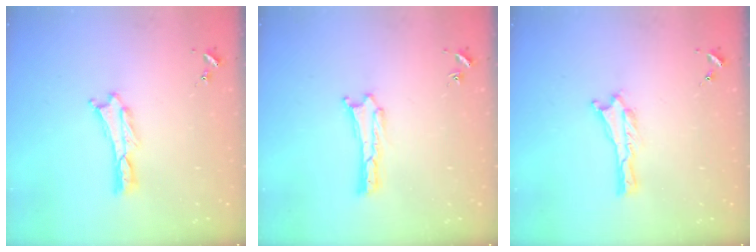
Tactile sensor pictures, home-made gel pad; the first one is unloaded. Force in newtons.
{"total": 0.0}
{"total": 0.0}